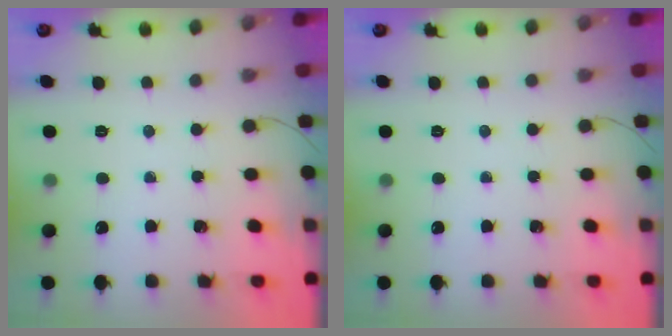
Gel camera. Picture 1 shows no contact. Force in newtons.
{"total": 0.0}